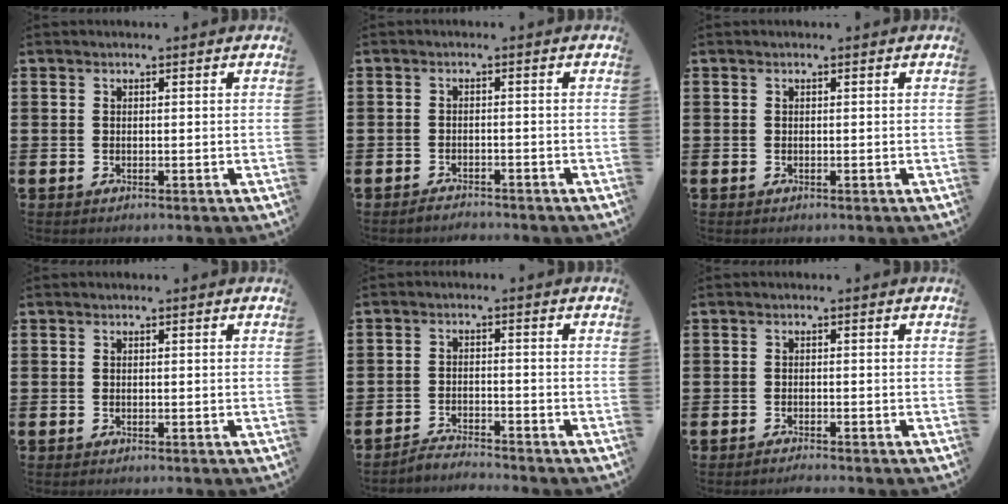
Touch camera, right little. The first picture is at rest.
{"total": 1.5, "force": [-1.5, 0.0, -0.1], "torque": [-0.003, 0.004, -0.031]}
{"total": 0.0}
{"total": 0.0}
{"total": 2.5, "force": [-2.5, -0.2, -0.2], "torque": [-0.002, 0.004, -0.054]}
{"total": 0.9, "force": [-0.9, 0.0, 0.2], "torque": [-0.006, -0.002, -0.018]}